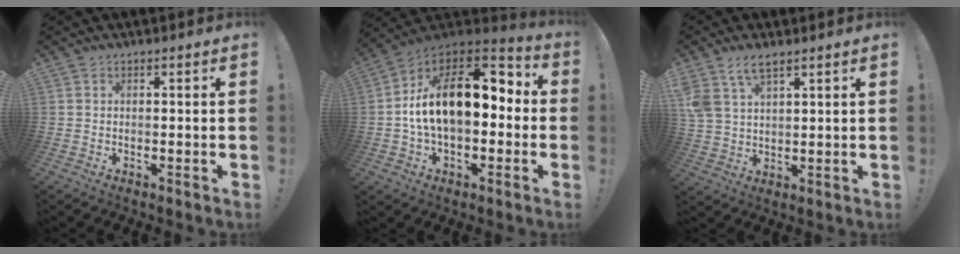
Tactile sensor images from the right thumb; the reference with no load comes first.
{"total": 20.8, "force": [2.9, 11.4, 17.2], "torque": [-0.261, 0.001, 0.054]}
{"total": 7.4, "force": [5.0, 3.6, 4.0], "torque": [-0.073, -0.014, 0.097]}